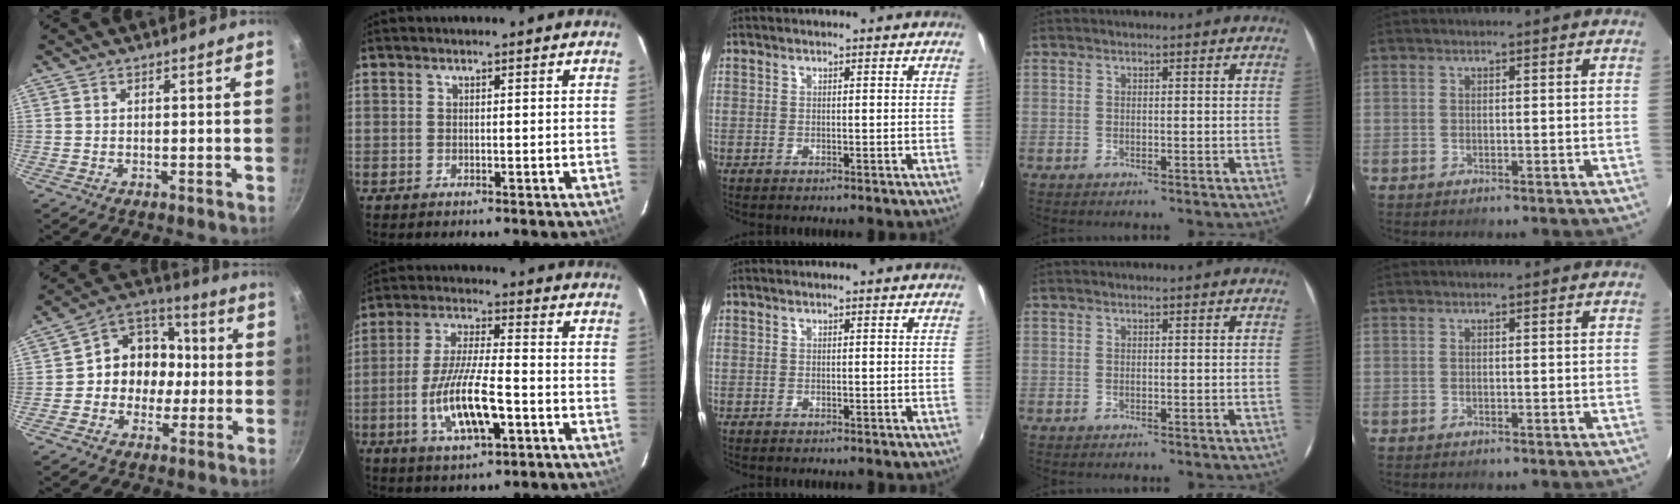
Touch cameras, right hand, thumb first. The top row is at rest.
{"thumb": {"total": 12.2, "force": [-0.8, 10.6, 6.0], "torque": [-0.039, 0.033, -0.032]}, "index": {"total": 12.6, "force": [-4.2, 3.2, 11.4], "torque": [-0.228, -0.011, -0.075]}}